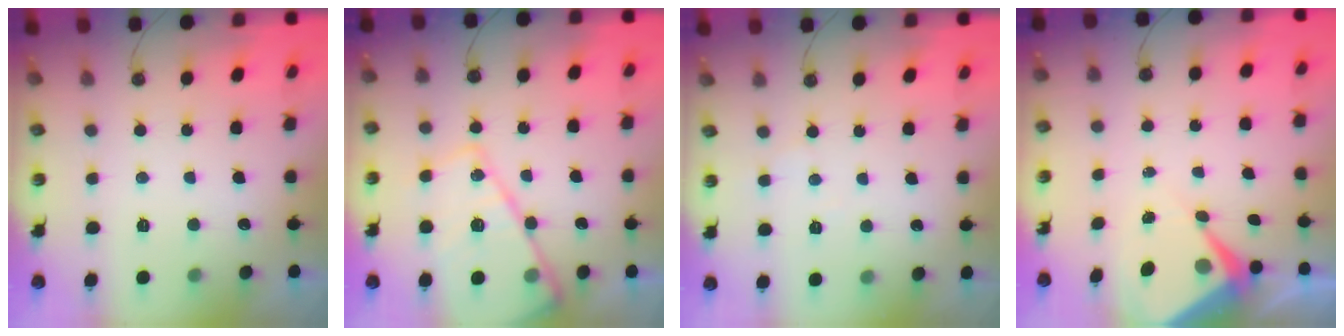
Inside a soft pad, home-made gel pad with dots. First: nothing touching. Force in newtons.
{"total": 19.4, "press": 19.3, "slide": 1.6}
{"total": 4.4, "press": 4.4, "slide": 0.7}
{"total": 7.1, "press": 7.1, "slide": 0.8}